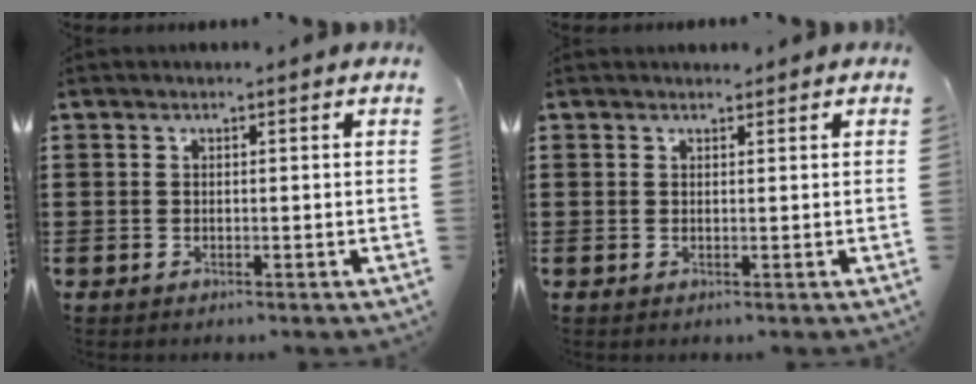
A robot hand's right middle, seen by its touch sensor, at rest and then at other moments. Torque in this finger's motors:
{"motor_torque": [0.53, -0.35, -0.01, 0.00]}